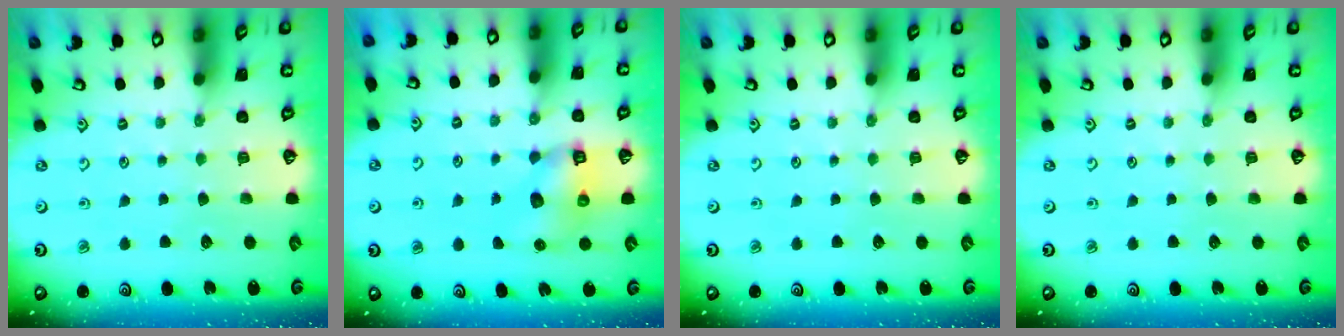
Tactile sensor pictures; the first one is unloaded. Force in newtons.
{"total": 6.8, "press": 6.7, "slide": 1.0}
{"total": 0.0}
{"total": 0.0}